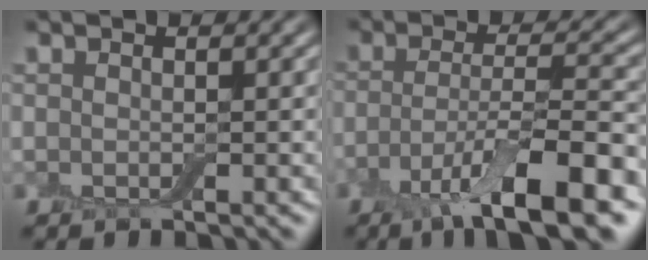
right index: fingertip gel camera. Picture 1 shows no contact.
{"total": 9.4, "force": [-5.1, 1.9, 7.7], "torque": [-0.129, -0.004, -0.090]}